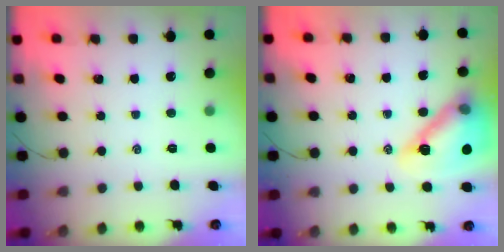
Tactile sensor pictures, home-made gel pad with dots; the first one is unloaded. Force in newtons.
{"total": 18.4, "press": 18.1, "slide": 2.8}